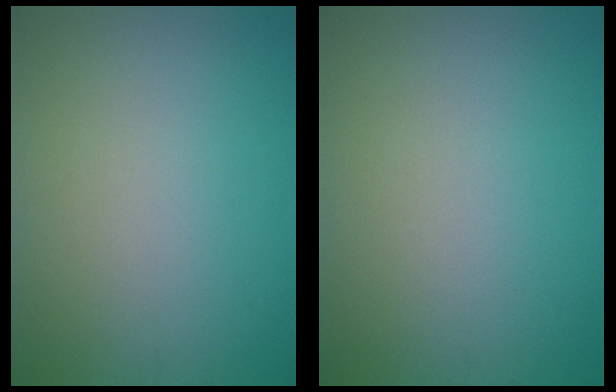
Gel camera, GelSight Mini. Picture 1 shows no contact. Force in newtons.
{"total": 0.0}